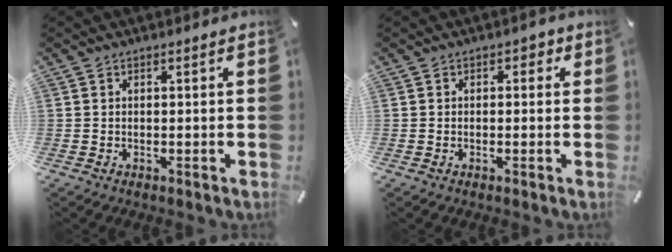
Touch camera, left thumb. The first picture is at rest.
{"total": 1.6, "force": [-0.3, 1.3, 1.0], "torque": [-0.012, 0.006, -0.009]}